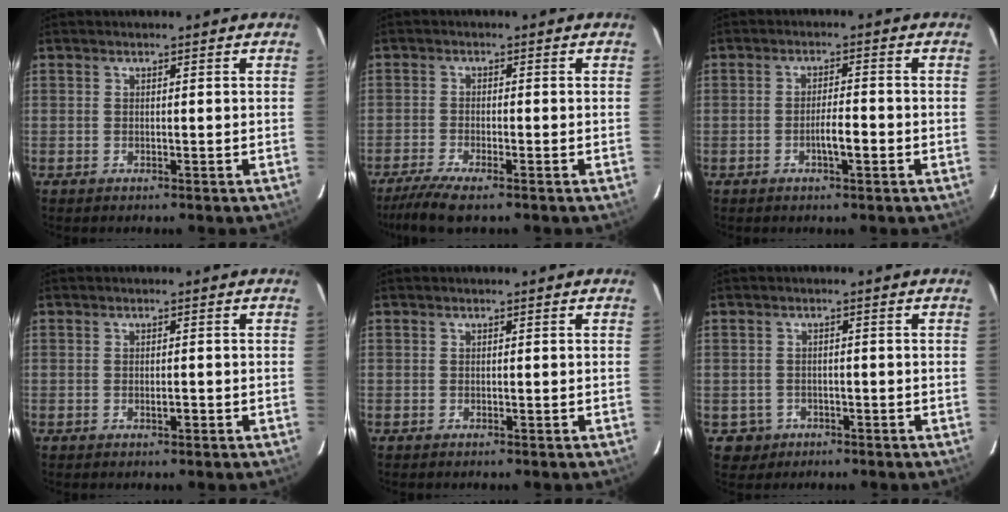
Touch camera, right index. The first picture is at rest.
{"total": 6.0, "force": [-4.5, 0.4, 3.9], "torque": [-0.071, -0.015, -0.077]}
{"total": 3.4, "force": [-1.3, 0.5, 3.1], "torque": [-0.051, 0.003, -0.022]}
{"total": 1.0, "force": [-0.4, 0.2, 0.9], "torque": [-0.017, 0.000, -0.005]}
{"total": 0.0}
{"total": 2.9, "force": [-1.1, 2.6, -0.1], "torque": [0.004, 0.010, -0.013]}